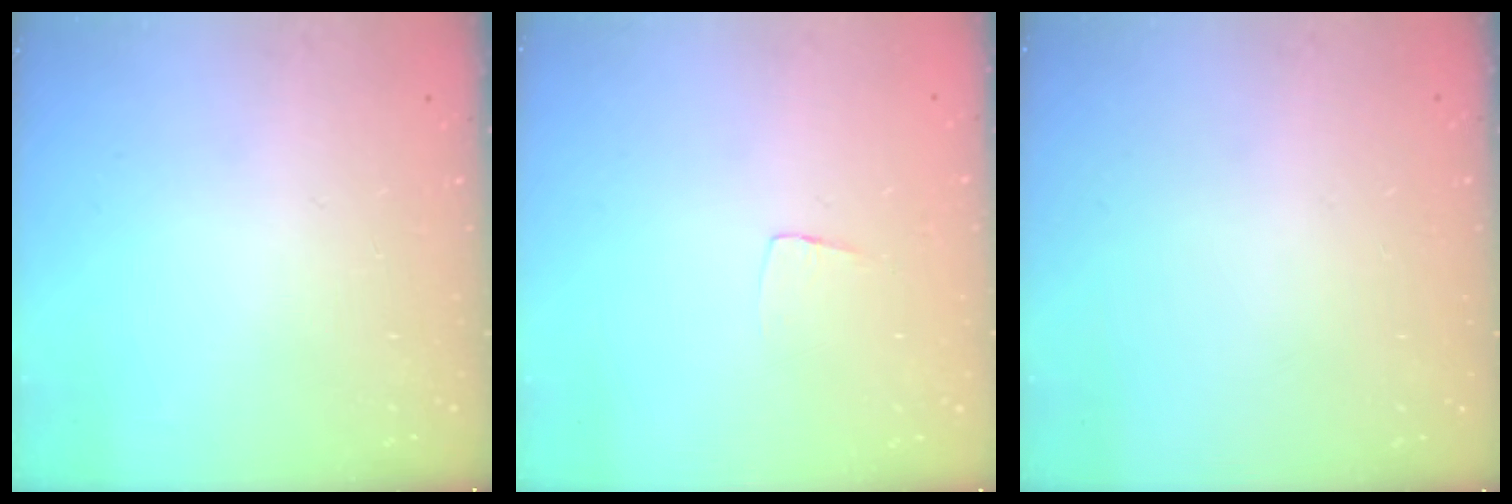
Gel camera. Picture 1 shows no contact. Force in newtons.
{"total": 3.5, "press": 3.5, "slide": 0.2}
{"total": 0.0}